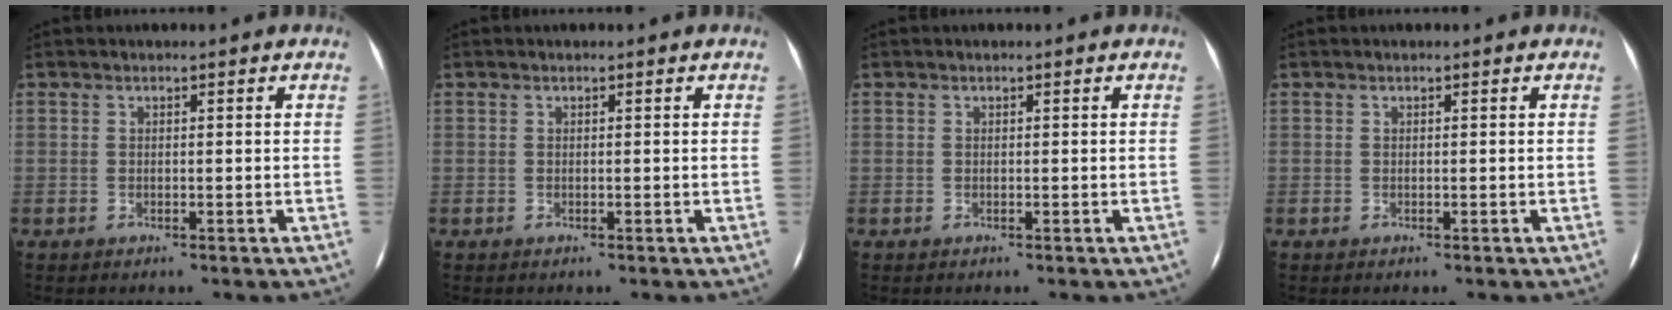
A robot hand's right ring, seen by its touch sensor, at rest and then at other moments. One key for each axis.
{"total": 0.0}
{"total": 0.0}
{"total": 0.0}